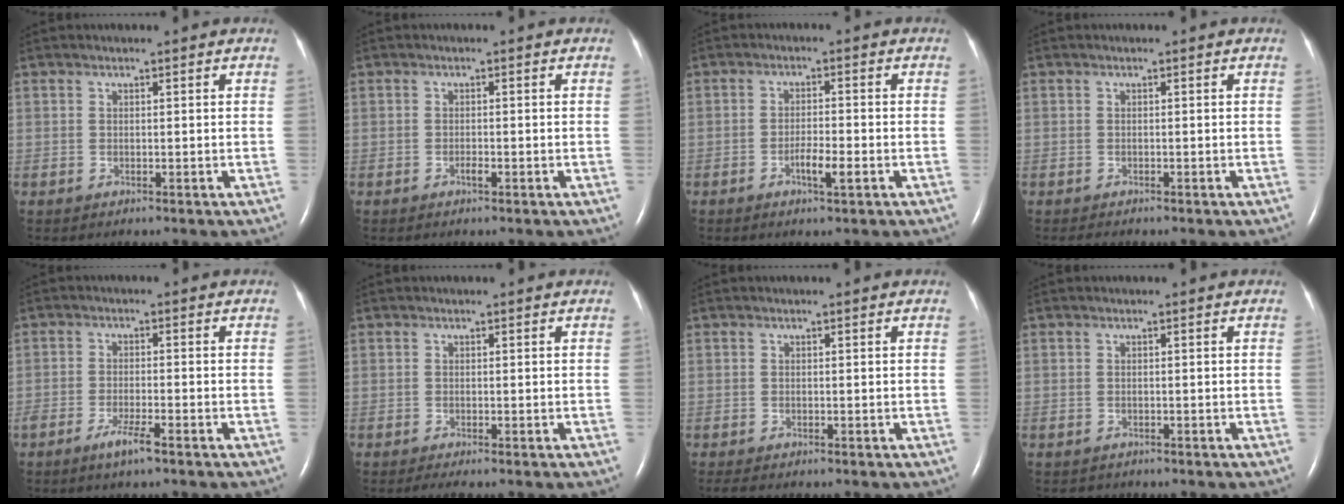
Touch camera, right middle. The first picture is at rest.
{"total": 0.8, "force": [-0.5, 0.1, 0.6], "torque": [-0.016, -0.001, -0.007]}
{"total": 3.3, "force": [-1.5, 0.3, 2.9], "torque": [-0.054, -0.001, -0.026]}
{"total": 0.7, "force": [-0.7, 0.1, 0.2], "torque": [-0.011, -0.004, -0.009]}
{"total": 3.5, "force": [-2.4, 0.2, 2.6], "torque": [-0.057, -0.006, -0.044]}
{"total": 1.0, "force": [-0.8, -0.1, 0.7], "torque": [-0.018, -0.005, -0.015]}
{"total": 1.1, "force": [-0.9, 0.1, 0.5], "torque": [-0.016, -0.005, -0.014]}
{"total": 0.9, "force": [-0.7, 0.5, -0.1], "torque": [-0.007, 0.000, -0.011]}